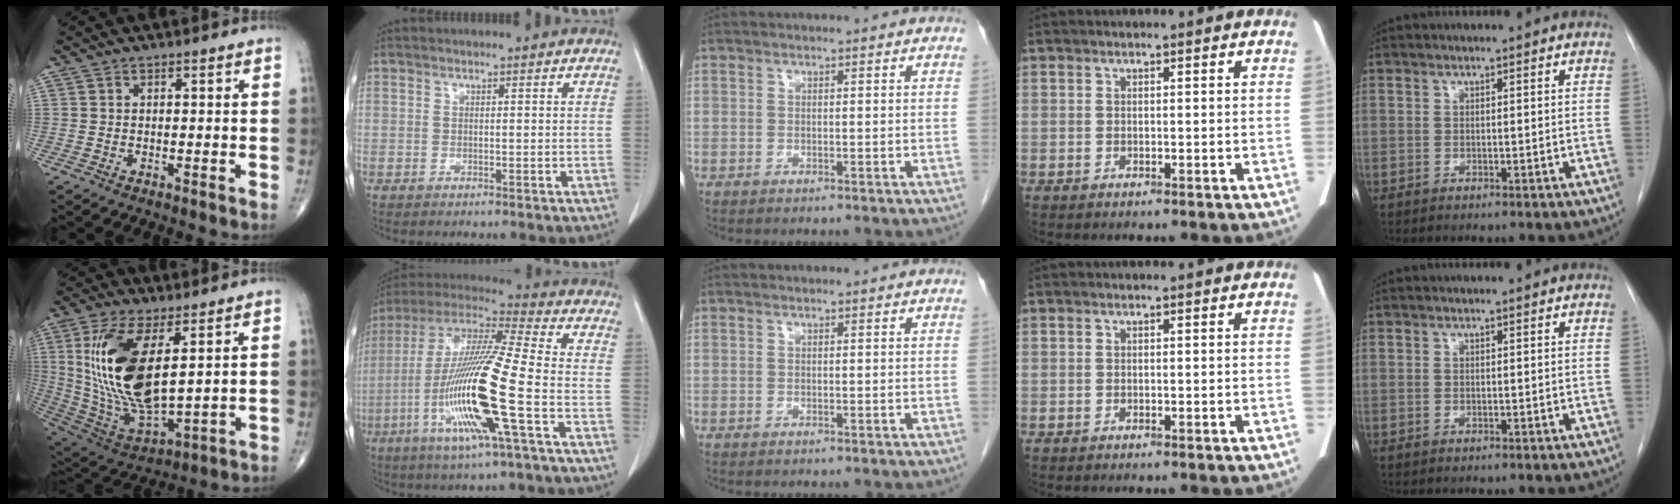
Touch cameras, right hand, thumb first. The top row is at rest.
{"thumb": {"total": 20.5, "force": [5.0, 8.7, 17.9], "torque": [-0.366, -0.030, 0.107]}, "index": {"total": 19.4, "force": [-5.6, 0.1, 18.6], "torque": [-0.386, -0.020, -0.117]}}